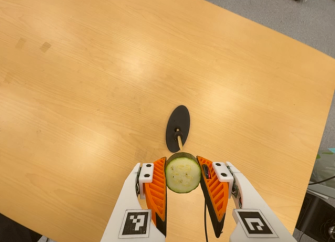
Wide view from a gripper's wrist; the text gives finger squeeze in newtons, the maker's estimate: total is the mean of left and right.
{"total": 10.4, "left": 9.7, "right": 11.1}